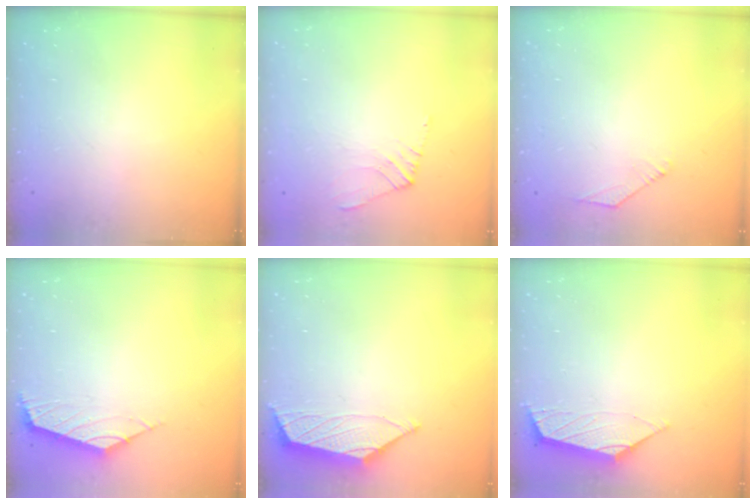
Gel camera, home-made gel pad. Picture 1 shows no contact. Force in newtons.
{"total": 3.0, "press": 3.0, "slide": 0.4}
{"total": 3.0, "press": 2.9, "slide": 0.7}
{"total": 2.5, "press": 2.5, "slide": 0.6}
{"total": 2.0, "press": 1.9, "slide": 0.7}
{"total": 2.7, "press": 2.7, "slide": 0.4}